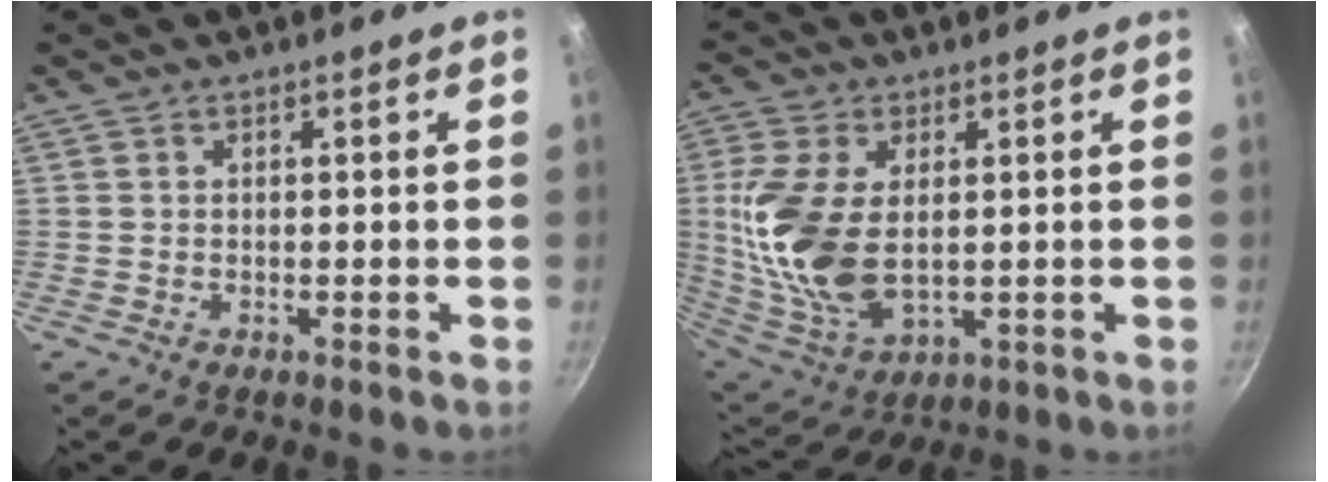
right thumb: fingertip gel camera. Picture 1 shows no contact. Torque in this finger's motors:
{"motor_torque": [1.16, 1.26, 1.73, 0.20, 0.58]}